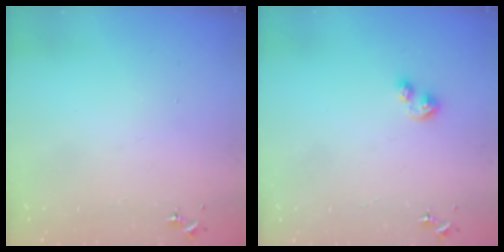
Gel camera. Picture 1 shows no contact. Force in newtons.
{"total": 7.0, "press": 7.0, "slide": 0.7}